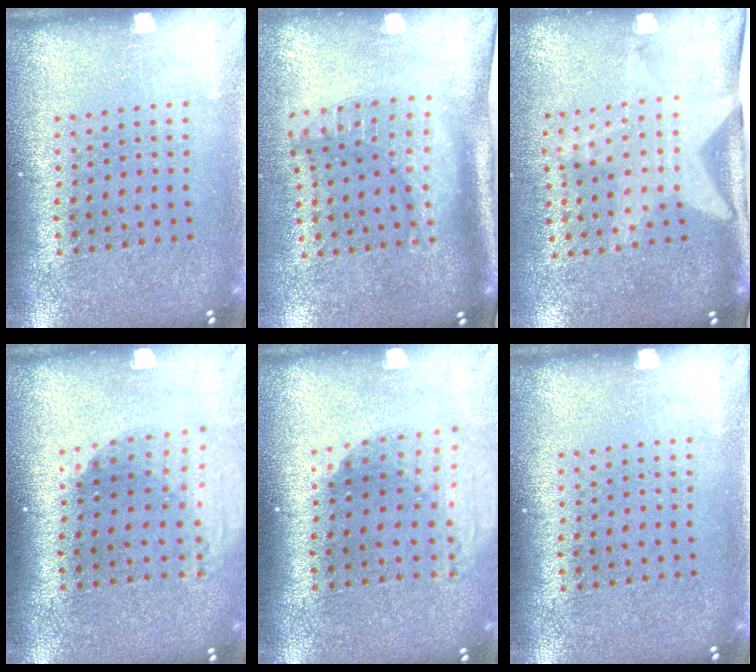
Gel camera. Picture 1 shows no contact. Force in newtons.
{"total": 2.1, "press": 1.6, "slide": 1.5}
{"total": 1.9, "press": 1.5, "slide": 1.1}
{"total": 1.9, "press": 1.5, "slide": 1.2}
{"total": 1.9, "press": 1.5, "slide": 1.2}
{"total": 0.0}